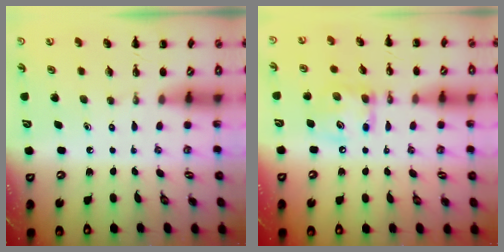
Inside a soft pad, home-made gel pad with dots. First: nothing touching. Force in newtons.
{"total": 10.4, "press": 10.4, "slide": 0.6}